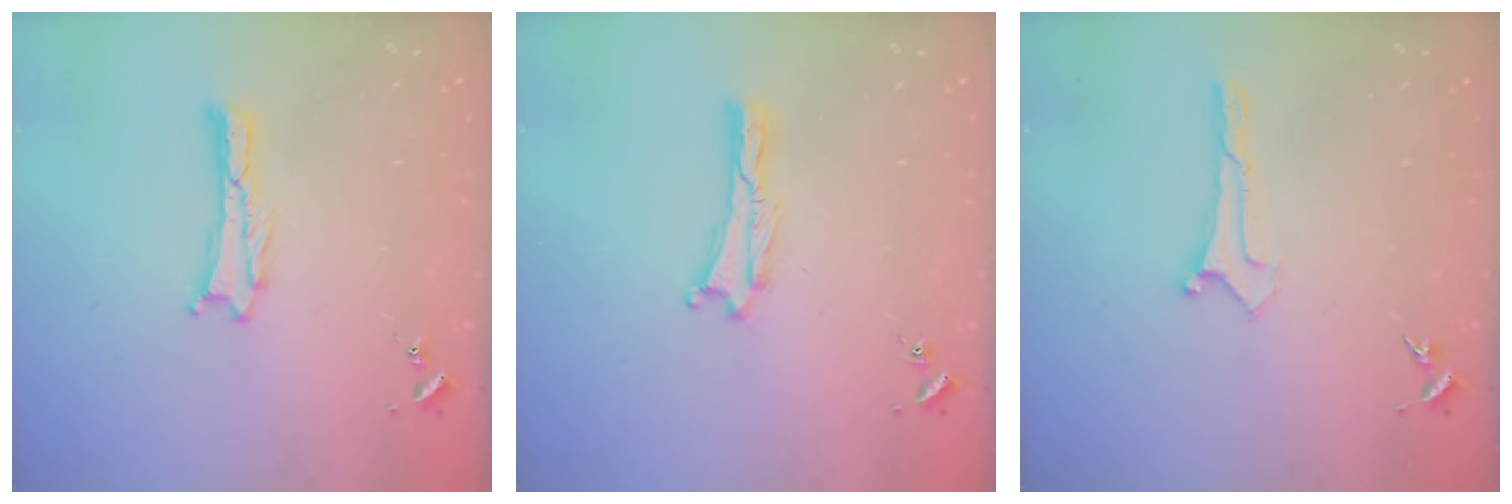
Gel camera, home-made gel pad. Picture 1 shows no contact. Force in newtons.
{"total": 0.0}
{"total": 0.0}